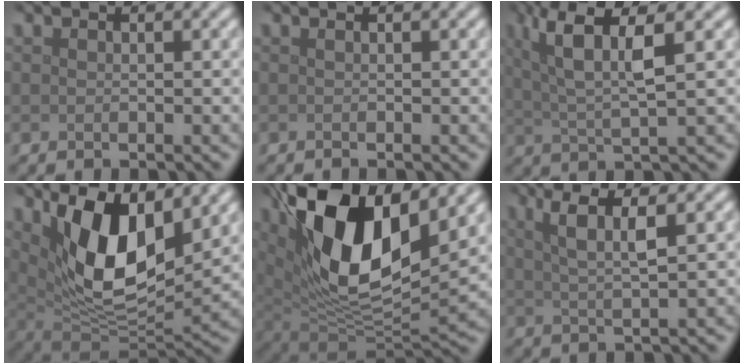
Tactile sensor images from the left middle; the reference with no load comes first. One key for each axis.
{"total": 0.5, "fx": -0.1, "fy": 0.2, "fz": 0.5, "tx": -0.005, "ty": 0.001, "tz": -0.005}
{"total": 6.6, "fx": 2.4, "fy": 1.5, "fz": 5.9, "tx": -0.116, "ty": 0.004, "tz": 0.046}
{"total": 11.2, "fx": 3.8, "fy": 5.1, "fz": 9.2, "tx": -0.164, "ty": -0.014, "tz": 0.071}
{"total": 14.9, "fx": 5.8, "fy": 7.3, "fz": 11.7, "tx": -0.210, "ty": -0.001, "tz": 0.103}
{"total": 3.5, "fx": 1.5, "fy": 0.7, "fz": 3.1, "tx": -0.059, "ty": -0.002, "tz": 0.029}